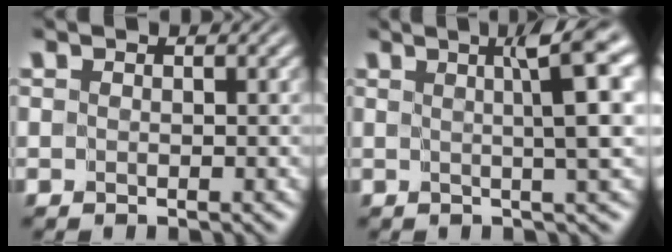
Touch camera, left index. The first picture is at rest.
{"total": 6.2, "force": [1.5, 0.7, 6.0], "torque": [-0.064, 0.014, 0.020]}